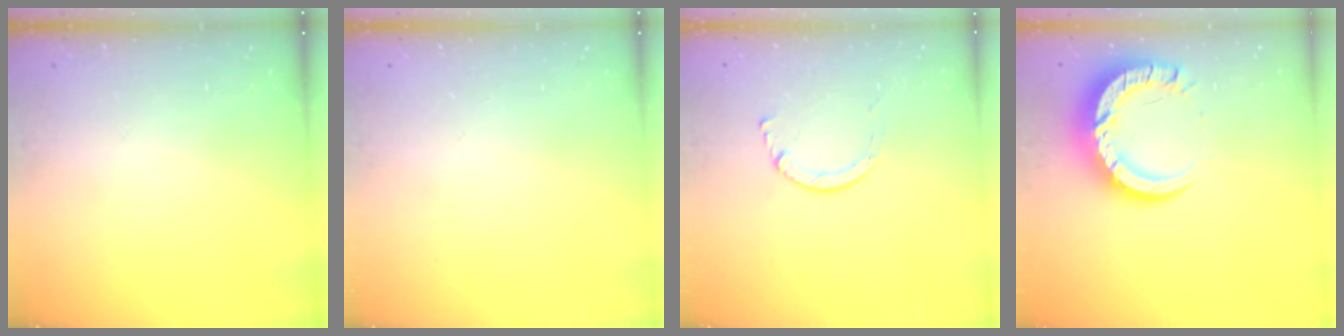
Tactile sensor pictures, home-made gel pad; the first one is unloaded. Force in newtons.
{"total": 0.0}
{"total": 2.9, "press": 2.9, "slide": 0.2}
{"total": 13.0, "press": 13.0, "slide": 1.0}